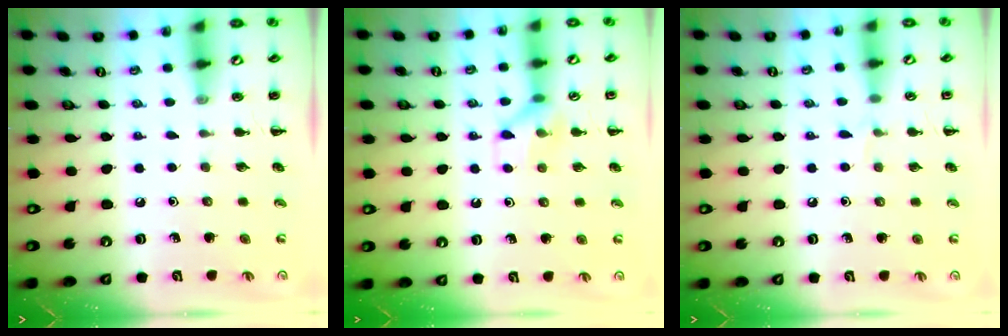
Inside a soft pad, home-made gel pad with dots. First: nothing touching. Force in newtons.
{"total": 8.4, "press": 8.3, "slide": 0.5}
{"total": 4.0, "press": 3.7, "slide": 1.4}